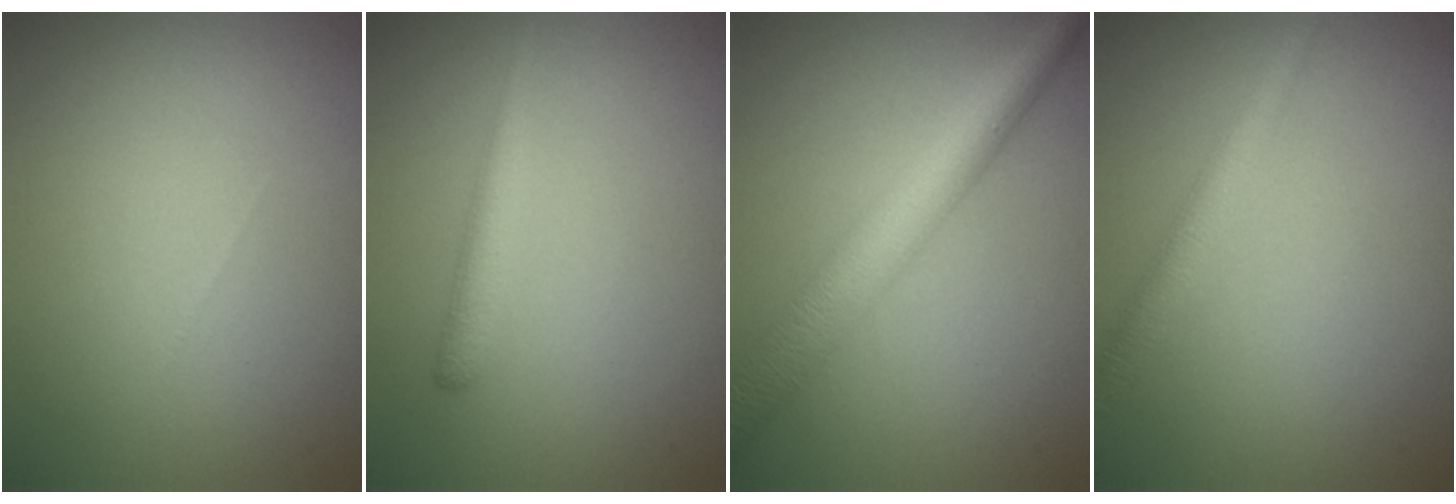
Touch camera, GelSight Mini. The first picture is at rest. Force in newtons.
{"total": 1.9, "press": 1.9, "slide": 0.0}
{"total": 5.9, "press": 5.9, "slide": 0.1}
{"total": 2.7, "press": 2.7, "slide": 0.1}